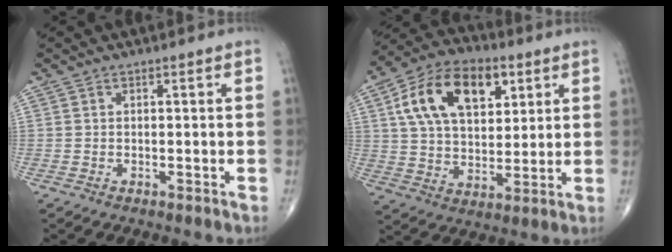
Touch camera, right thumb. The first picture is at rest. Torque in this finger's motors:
{"motor_torque": [0.28, 0.46, 0.20, 0.00, 0.35]}